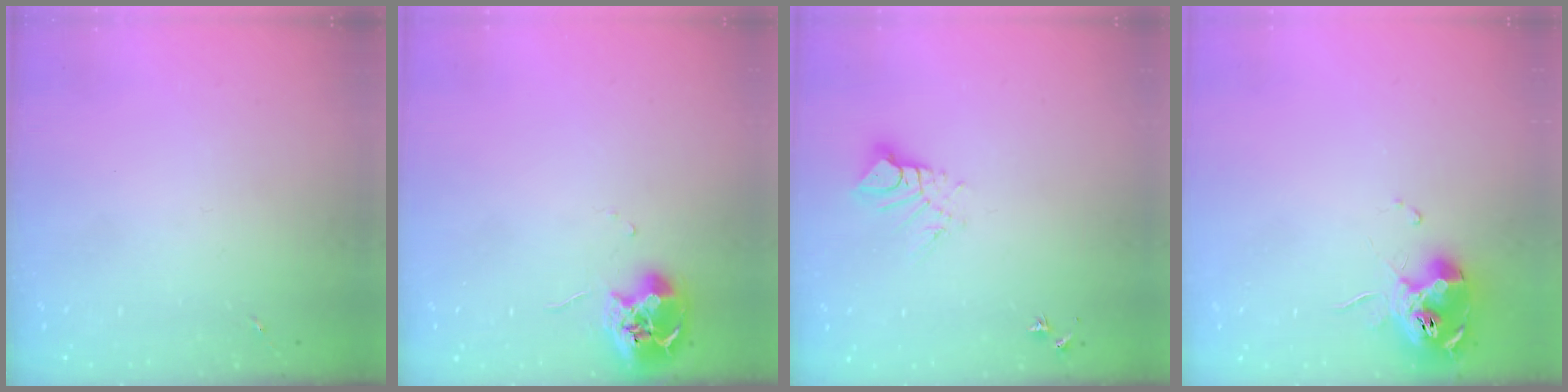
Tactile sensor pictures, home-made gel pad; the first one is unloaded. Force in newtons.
{"total": 9.6, "press": 9.5, "slide": 0.6}
{"total": 7.7, "press": 7.7, "slide": 0.7}
{"total": 13.5, "press": 13.5, "slide": 1.2}